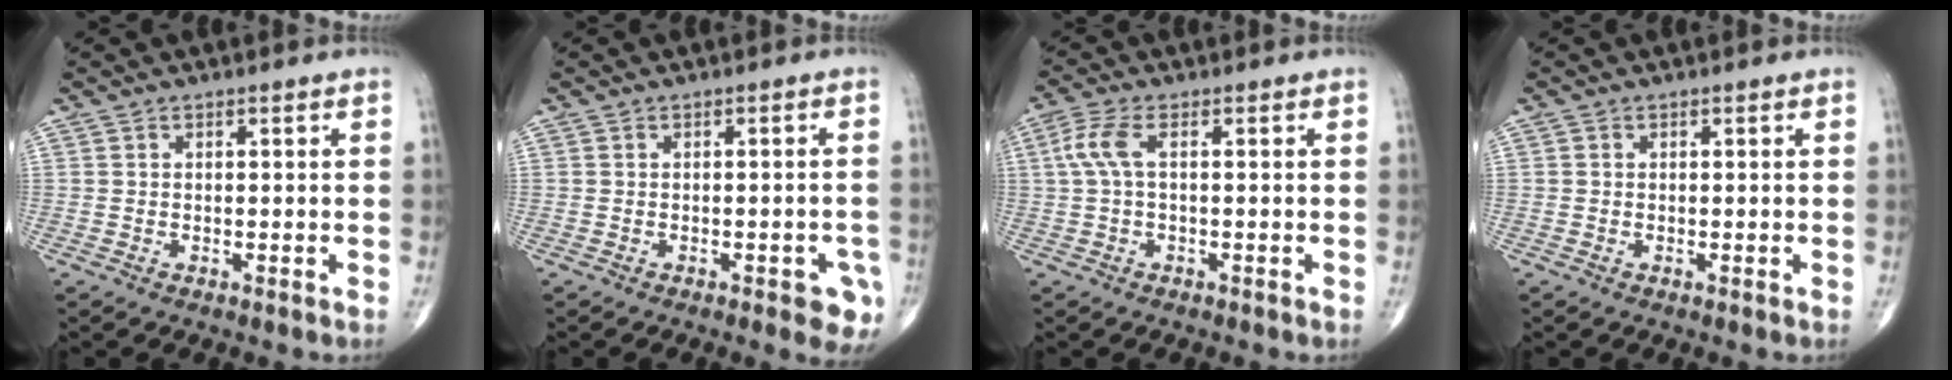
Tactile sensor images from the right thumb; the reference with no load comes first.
{"total": 5.3, "force": [-2.6, 2.1, 4.1], "torque": [-0.031, 0.007, -0.028]}
{"total": 4.6, "force": [0.6, 1.6, 4.3], "torque": [-0.119, 0.015, 0.011]}
{"total": 0.0}